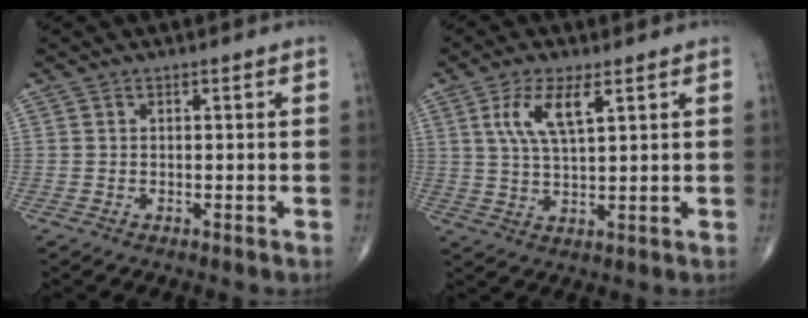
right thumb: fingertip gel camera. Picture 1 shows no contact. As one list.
[{"total": 7.5, "force": [3.2, 2.4, 6.4], "torque": [-0.131, -0.009, 0.066]}]